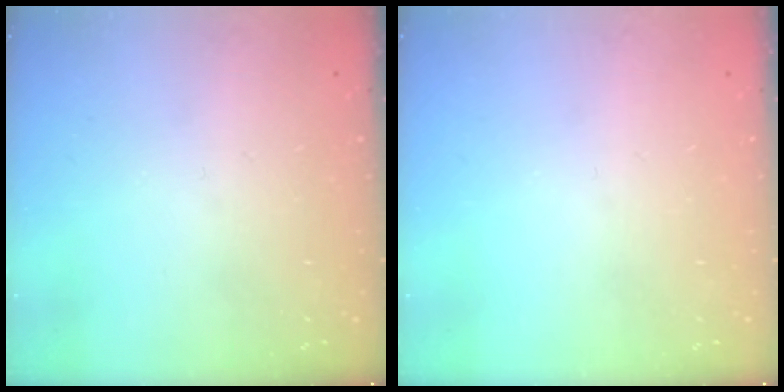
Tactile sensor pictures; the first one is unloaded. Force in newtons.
{"total": 0.0}